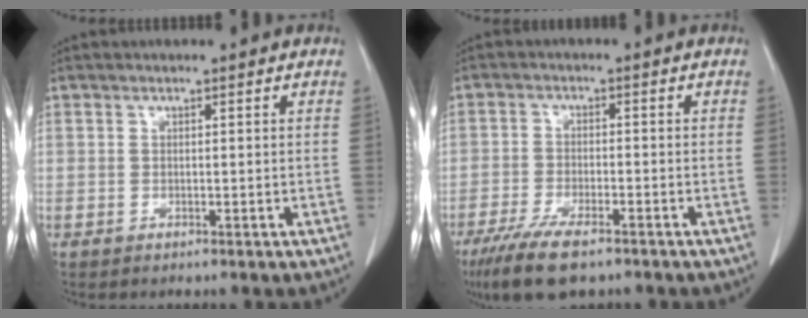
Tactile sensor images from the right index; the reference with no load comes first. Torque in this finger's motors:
{"motor_torque": [0.82, -0.80, 0.45, 0.16]}